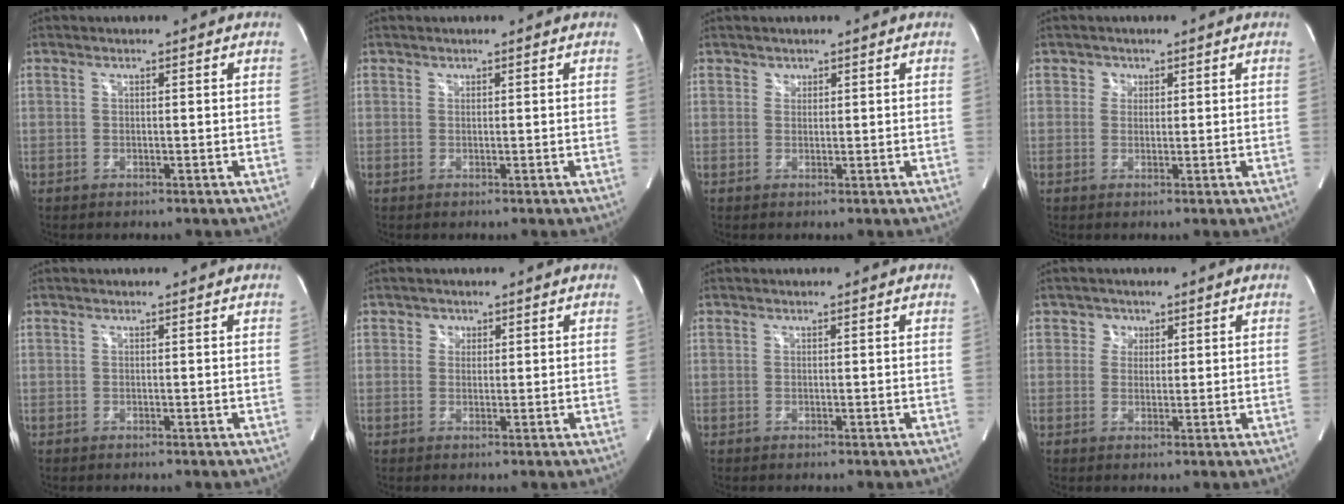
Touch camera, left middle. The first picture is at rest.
{"total": 0.0}
{"total": 0.8, "force": [0.6, 0.6, 0.0], "torque": [0.008, -0.002, 0.007]}
{"total": 1.5, "force": [0.6, 1.3, 0.1], "torque": [0.007, 0.000, 0.006]}
{"total": 0.0}
{"total": 1.3, "force": [0.6, 1.1, 0.2], "torque": [0.006, 0.000, 0.005]}
{"total": 0.0}
{"total": 2.0, "force": [0.9, 1.8, 0.0], "torque": [0.009, 0.001, 0.008]}